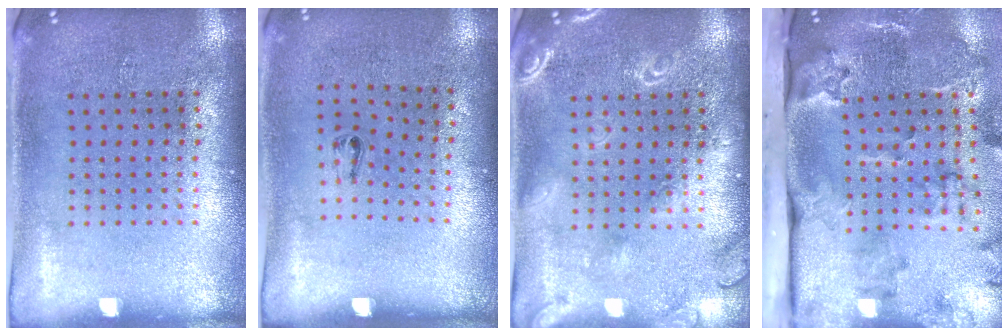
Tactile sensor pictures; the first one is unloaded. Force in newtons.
{"total": 0.5, "press": 0.3, "slide": 0.5}
{"total": 1.8, "press": 1.7, "slide": 0.2}
{"total": 4.1, "press": 2.7, "slide": 3.0}